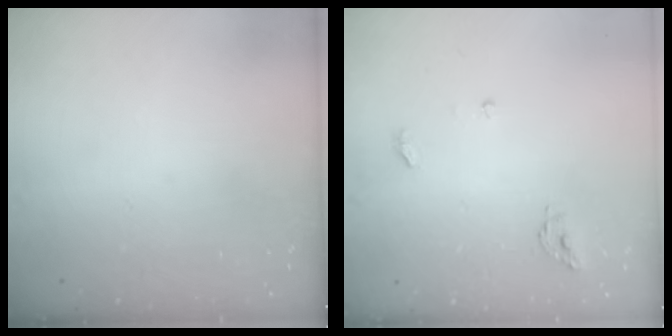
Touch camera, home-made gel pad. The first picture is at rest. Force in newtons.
{"total": 4.4, "press": 4.3, "slide": 0.5}